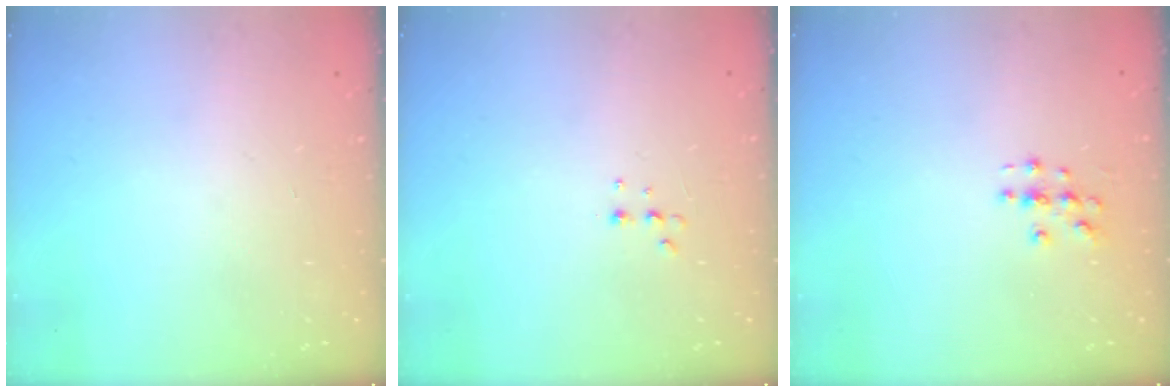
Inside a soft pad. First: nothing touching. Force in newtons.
{"total": 4.4, "press": 4.3, "slide": 1.0}
{"total": 3.0, "press": 3.0, "slide": 0.1}